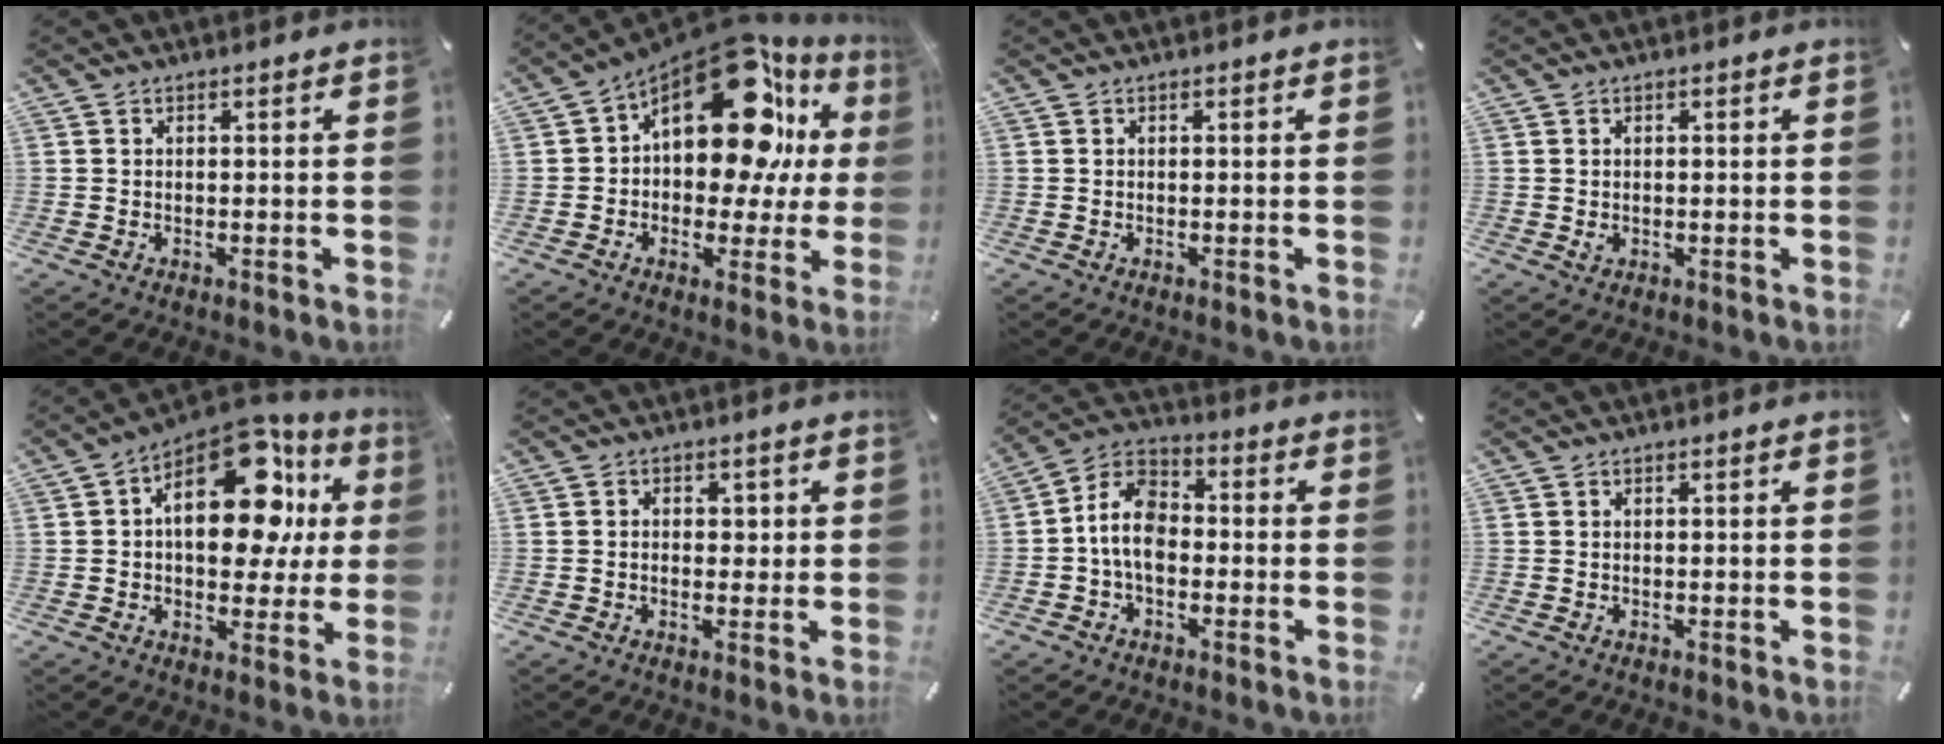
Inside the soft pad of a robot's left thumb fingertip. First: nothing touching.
{"total": 22.5, "force": [8.8, 12.3, 16.7], "torque": [-0.263, -0.059, 0.148]}
{"total": 0.0}
{"total": 0.8, "force": [0.0, 0.6, 0.5], "torque": [-0.002, -0.001, -0.003]}
{"total": 21.6, "force": [6.7, 12.0, 16.6], "torque": [-0.235, -0.036, 0.113]}
{"total": 2.7, "force": [-0.3, 2.2, 1.5], "torque": [-0.014, 0.001, -0.014]}
{"total": 9.7, "force": [-1.9, 6.5, 6.9], "torque": [-0.153, 0.014, -0.038]}
{"total": 0.0}